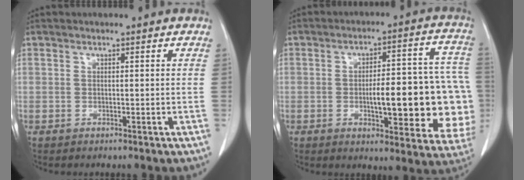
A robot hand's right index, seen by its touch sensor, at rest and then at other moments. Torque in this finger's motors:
{"motor_torque": [1.05, -0.10, 0.38, 0.12]}